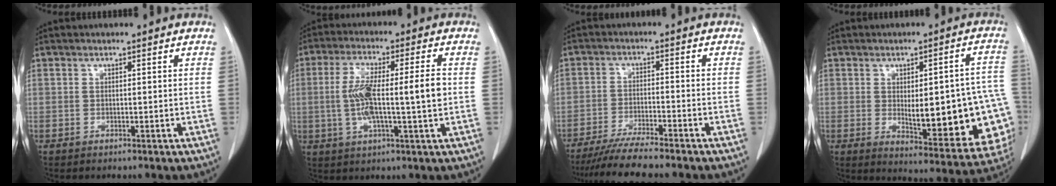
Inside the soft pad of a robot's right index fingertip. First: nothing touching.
{"total": 11.7, "force": [-0.2, 1.2, 11.6], "torque": [-0.218, 0.012, -0.004]}
{"total": 7.9, "force": [-7.0, -0.1, 3.6], "torque": [-0.056, -0.024, -0.118]}
{"total": 20.6, "force": [-2.6, 6.2, 19.5], "torque": [-0.171, 0.018, -0.005]}